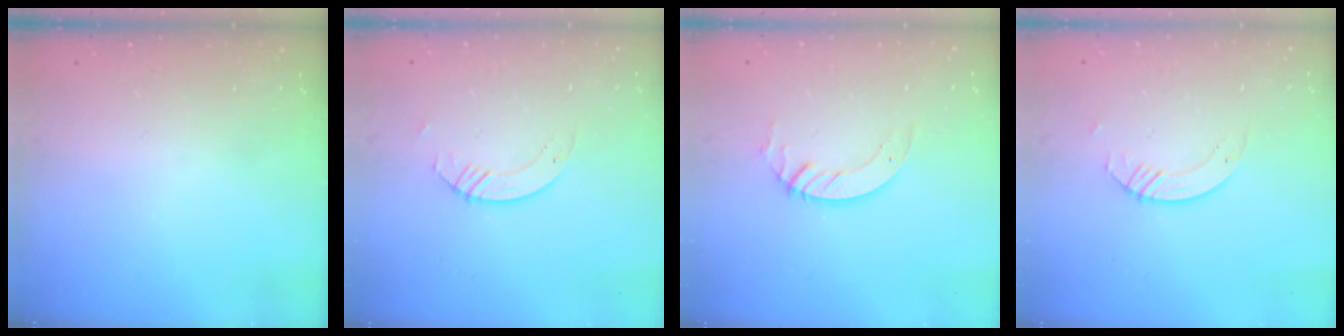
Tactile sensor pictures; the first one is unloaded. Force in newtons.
{"total": 2.8, "press": 2.8, "slide": 0.2}
{"total": 2.8, "press": 2.8, "slide": 0.2}
{"total": 2.8, "press": 2.8, "slide": 0.2}